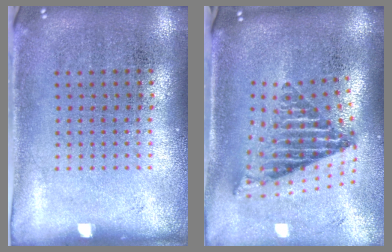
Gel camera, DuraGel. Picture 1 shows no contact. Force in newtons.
{"total": 2.7, "press": 1.7, "slide": 2.1}